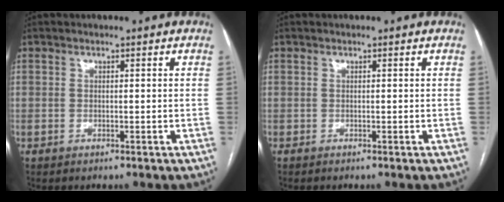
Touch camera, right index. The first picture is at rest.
{"total": 0.0}